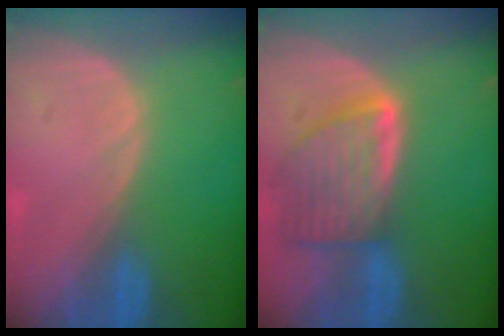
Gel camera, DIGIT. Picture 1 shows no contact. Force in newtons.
{"total": 8.1, "press": 7.3, "slide": 3.4}